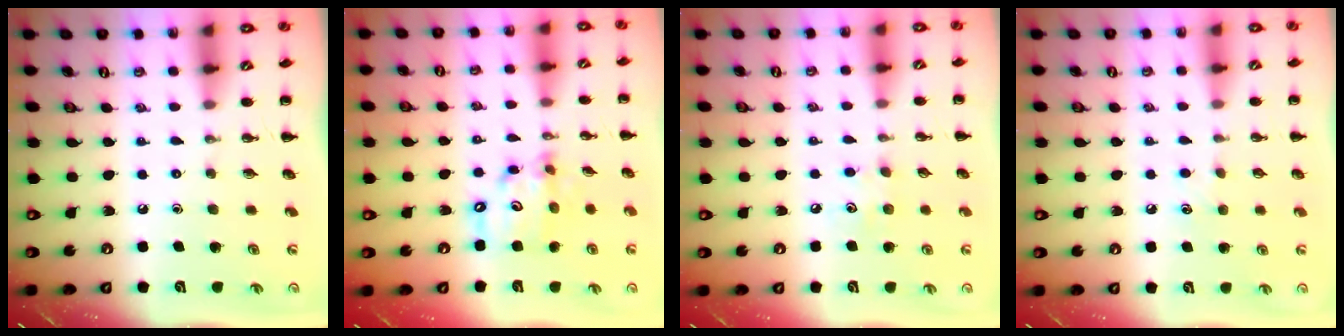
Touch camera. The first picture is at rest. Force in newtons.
{"total": 12.3, "press": 12.0, "slide": 2.8}
{"total": 5.2, "press": 5.1, "slide": 1.3}
{"total": 4.4, "press": 4.2, "slide": 1.5}